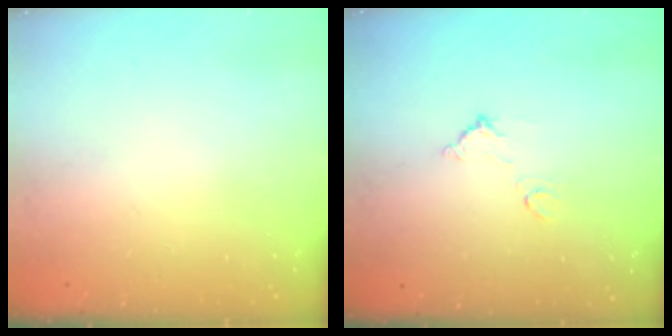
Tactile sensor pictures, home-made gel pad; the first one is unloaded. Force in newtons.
{"total": 6.3, "press": 6.3, "slide": 0.4}